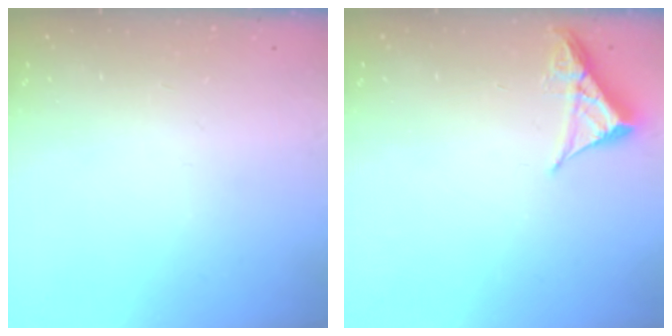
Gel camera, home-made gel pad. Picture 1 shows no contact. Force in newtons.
{"total": 4.8, "press": 4.8, "slide": 0.7}